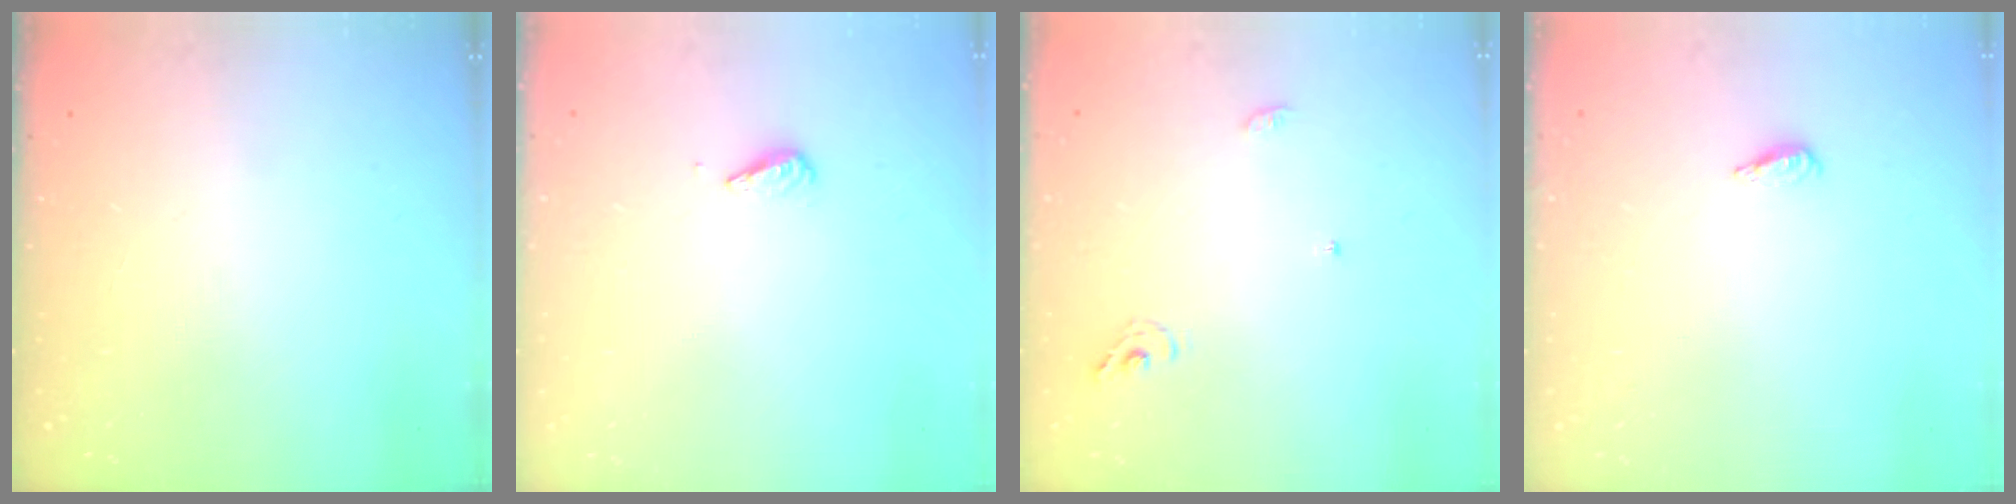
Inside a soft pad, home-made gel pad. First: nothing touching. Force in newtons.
{"total": 2.9, "press": 2.9, "slide": 0.4}
{"total": 5.5, "press": 5.5, "slide": 0.4}
{"total": 3.1, "press": 3.0, "slide": 0.6}